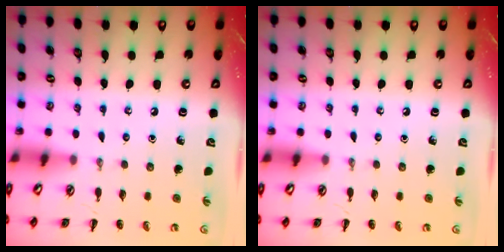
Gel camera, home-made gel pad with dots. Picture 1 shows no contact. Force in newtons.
{"total": 0.0}